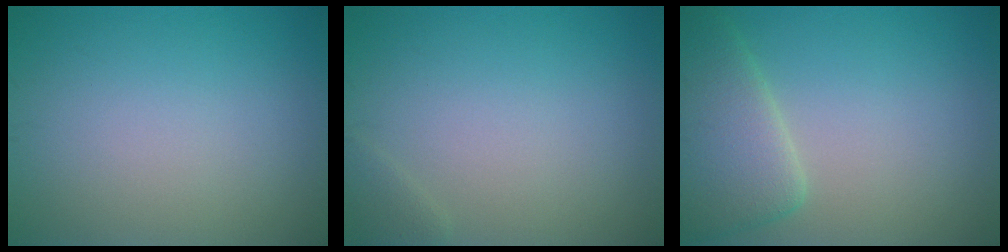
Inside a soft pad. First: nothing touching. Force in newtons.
{"total": 0.8, "press": 0.8, "slide": 0.1}
{"total": 4.9, "press": 4.9, "slide": 0.4}